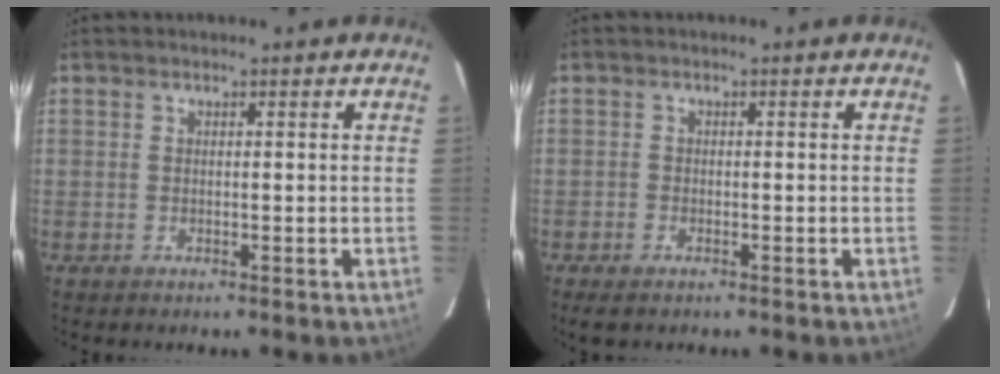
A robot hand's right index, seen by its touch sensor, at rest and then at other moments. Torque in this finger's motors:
{"motor_torque": [0.30, -0.01, 0.00, 0.01]}